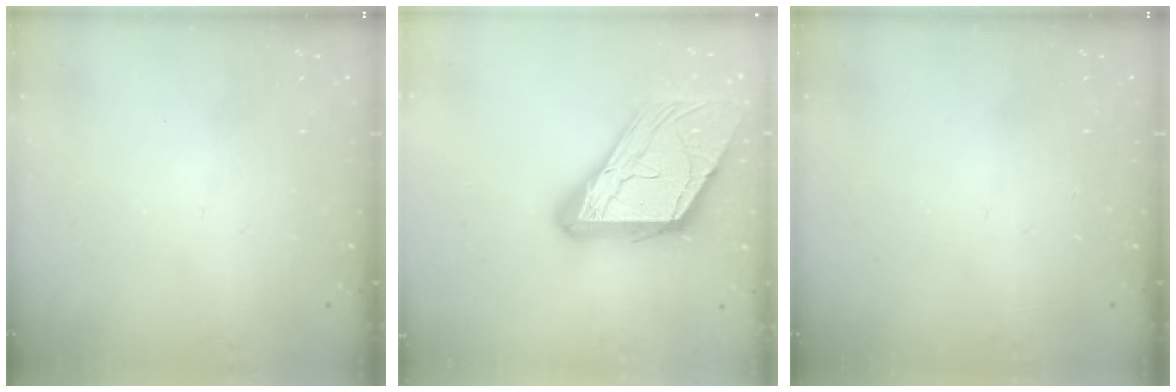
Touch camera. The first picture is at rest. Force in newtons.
{"total": 18.5, "press": 18.4, "slide": 1.9}
{"total": 0.0}